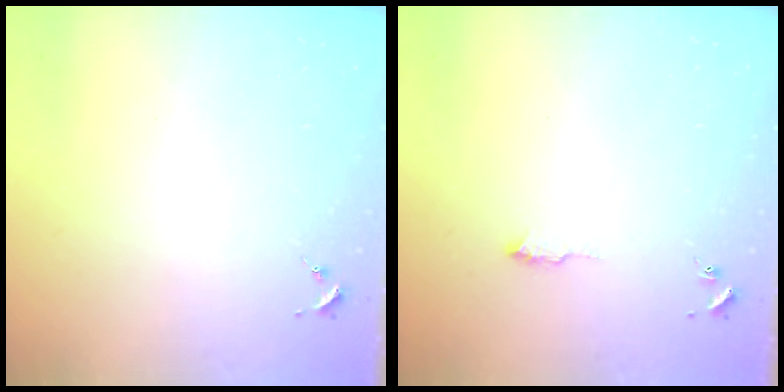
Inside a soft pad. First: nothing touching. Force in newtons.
{"total": 5.0, "press": 4.9, "slide": 0.6}